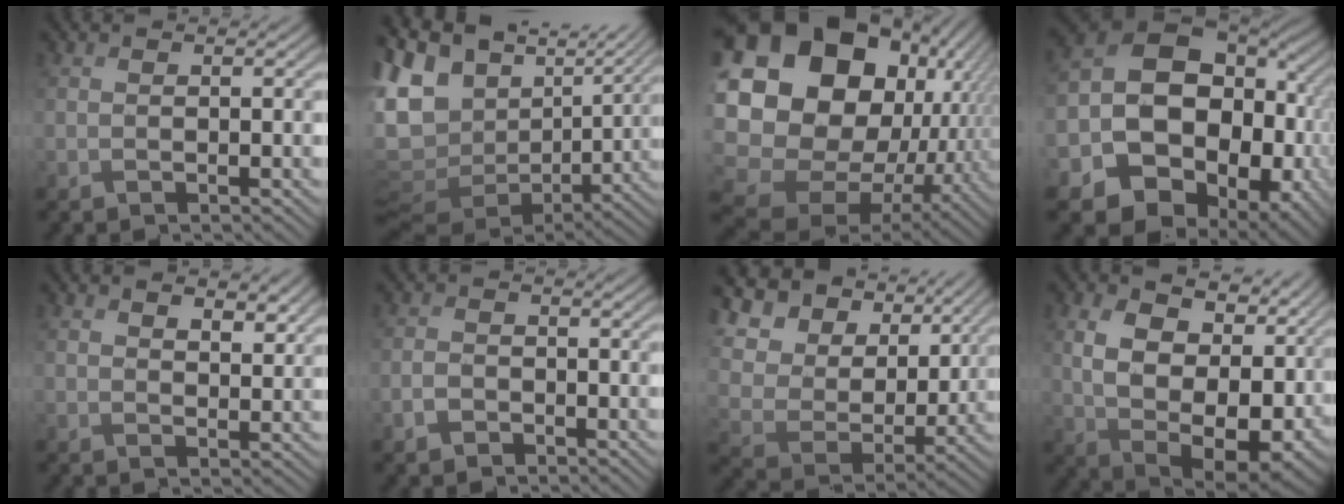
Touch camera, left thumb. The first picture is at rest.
{"total": 15.9, "force": [6.7, 9.6, 10.8], "torque": [-0.252, 0.008, 0.133]}
{"total": 21.4, "force": [-1.2, 16.8, 13.2], "torque": [-0.298, -0.022, -0.017]}
{"total": 20.3, "force": [-3.8, 16.3, 11.5], "torque": [-0.204, -0.049, -0.040]}
{"total": 3.9, "force": [2.3, 2.1, 2.4], "torque": [-0.047, -0.006, 0.048]}
{"total": 2.2, "force": [-1.8, 1.2, 0.2], "torque": [-0.001, 0.000, -0.037]}
{"total": 13.1, "force": [6.0, 9.3, 7.0], "torque": [-0.217, 0.013, 0.114]}
{"total": 15.6, "force": [3.1, 10.1, 11.5], "torque": [-0.220, -0.022, 0.079]}